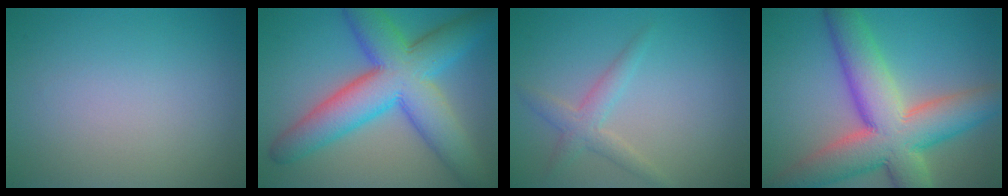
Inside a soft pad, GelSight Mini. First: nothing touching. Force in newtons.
{"total": 11.3, "press": 11.3, "slide": 0.3}
{"total": 2.4, "press": 2.4, "slide": 0.1}
{"total": 11.9, "press": 11.9, "slide": 0.8}